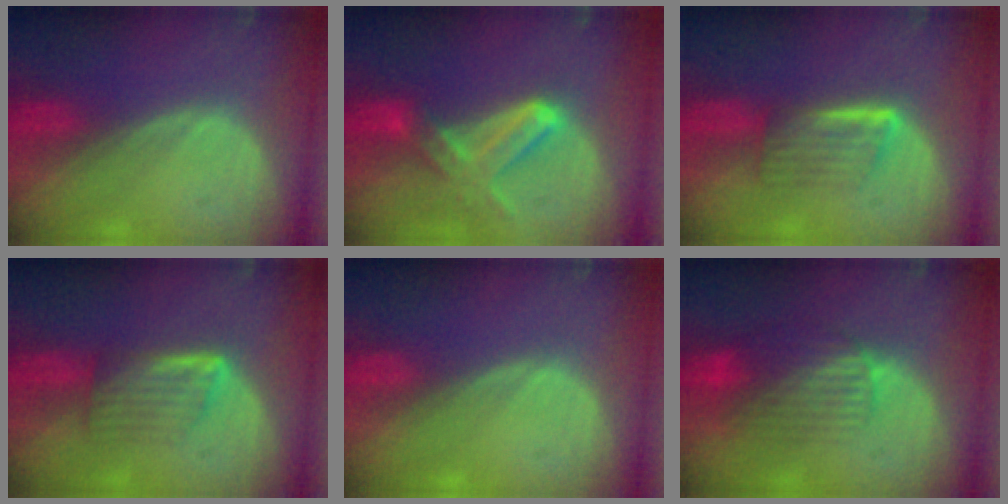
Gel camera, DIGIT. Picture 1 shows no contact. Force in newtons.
{"total": 6.8, "press": 6.6, "slide": 1.7}
{"total": 5.8, "press": 4.9, "slide": 3.0}
{"total": 5.7, "press": 5.3, "slide": 2.3}
{"total": 0.5, "press": 0.1, "slide": 0.5}
{"total": 8.2, "press": 7.3, "slide": 3.9}